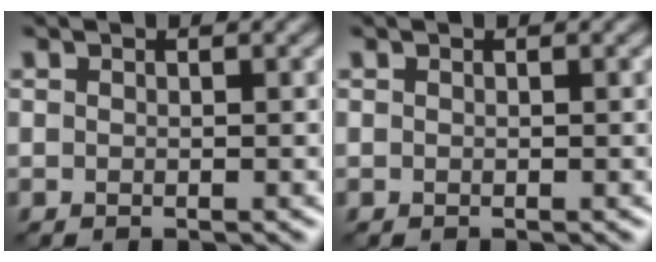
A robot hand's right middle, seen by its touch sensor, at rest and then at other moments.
{"total": 0.0}